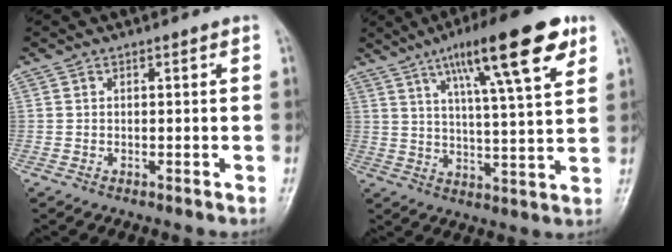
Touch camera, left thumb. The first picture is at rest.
{"total": 18.3, "force": [9.7, 3.9, 15.1], "torque": [-0.216, -0.023, 0.149]}